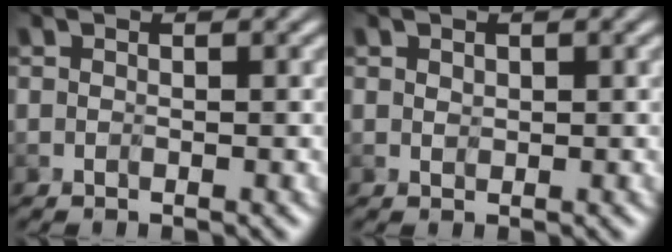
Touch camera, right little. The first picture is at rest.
{"total": 1.2, "force": [1.0, 0.6, 0.4], "torque": [-0.007, 0.003, 0.019]}